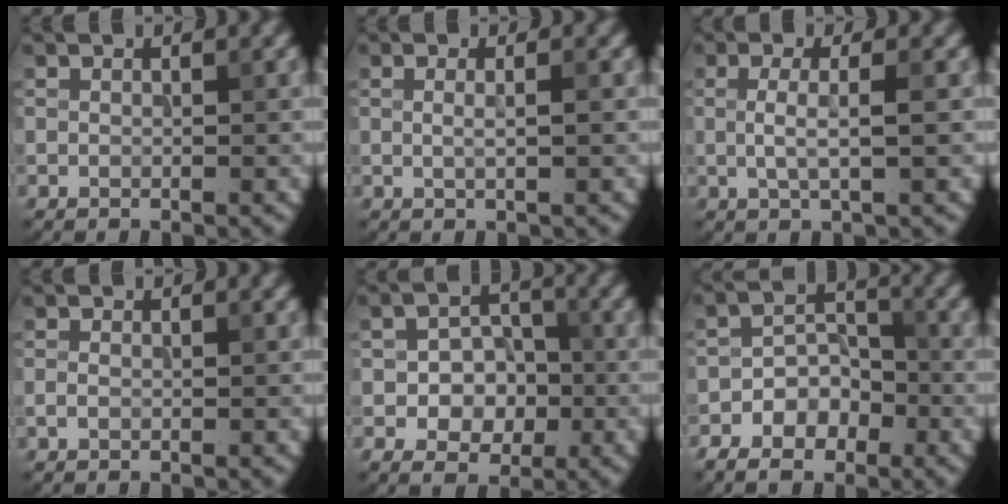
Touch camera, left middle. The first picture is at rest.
{"total": 1.7, "force": [0.3, 0.6, 1.6], "torque": [-0.019, -0.006, -0.007]}
{"total": 2.6, "force": [0.0, 0.6, 2.6], "torque": [-0.049, -0.001, -0.001]}
{"total": 0.7, "force": [-0.2, 0.4, 0.5], "torque": [-0.012, 0.000, -0.006]}
{"total": 4.8, "force": [-1.2, 3.7, 2.9], "torque": [-0.018, 0.001, -0.036]}
{"total": 5.1, "force": [-3.1, 3.2, 2.5], "torque": [-0.033, 0.008, -0.061]}